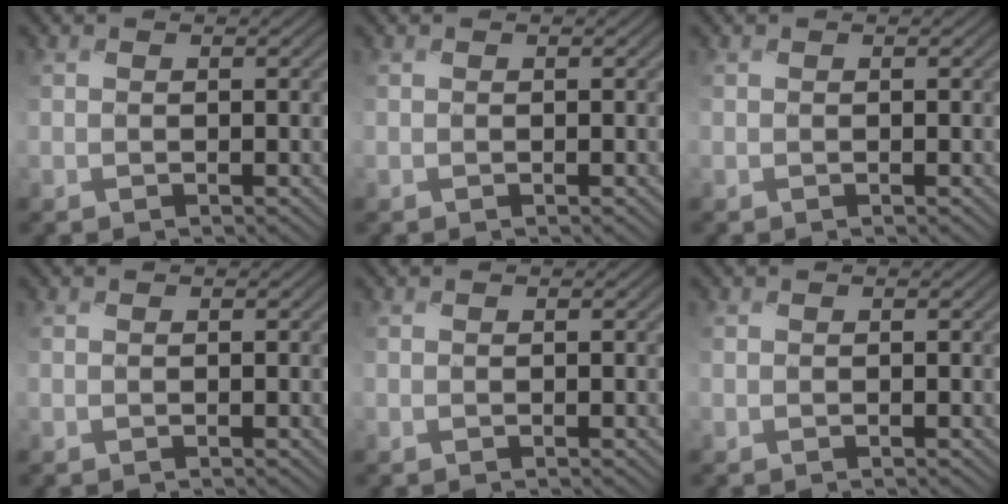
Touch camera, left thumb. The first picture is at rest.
{"total": 0.0}
{"total": 0.0}
{"total": 0.0}
{"total": 0.0}
{"total": 0.0}